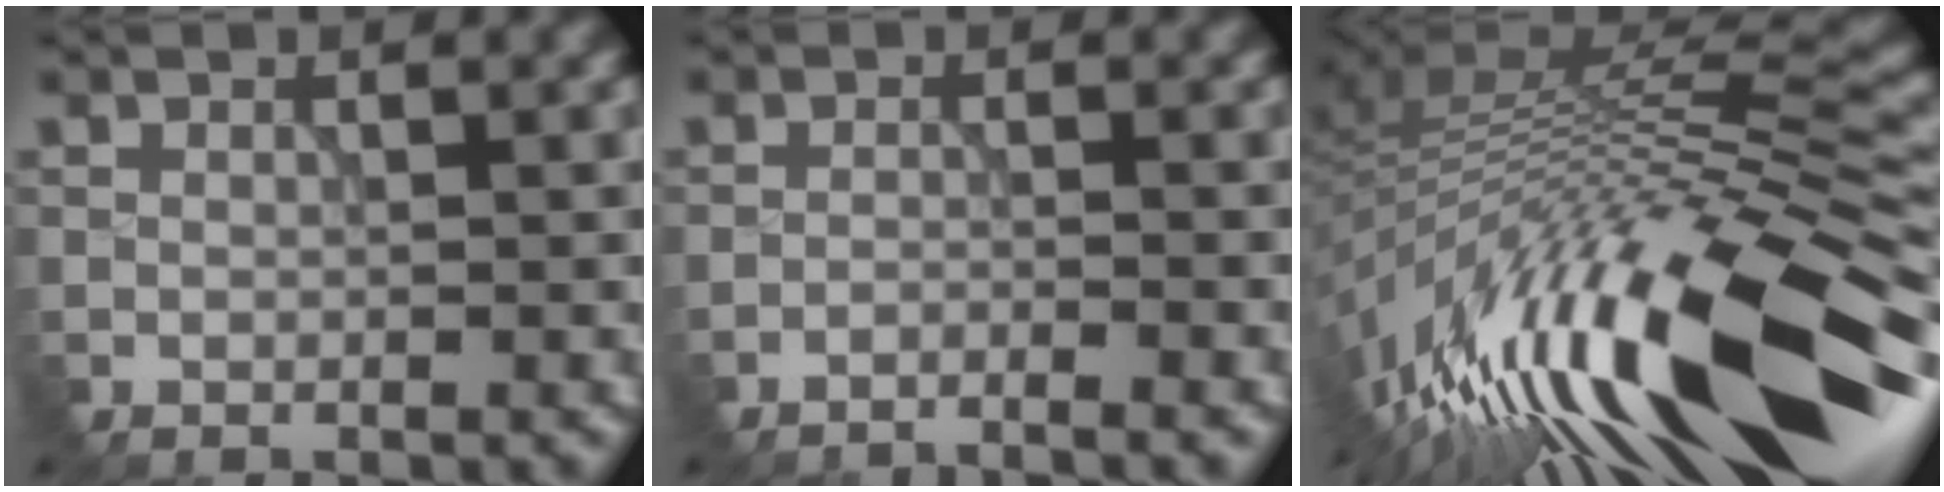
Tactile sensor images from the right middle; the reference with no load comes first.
{"total": 2.2, "force": [-2.0, -0.1, 0.8], "torque": [-0.015, 0.000, -0.047]}
{"total": 16.4, "force": [-6.9, 5.0, 14.0], "torque": [-0.243, 0.017, -0.124]}